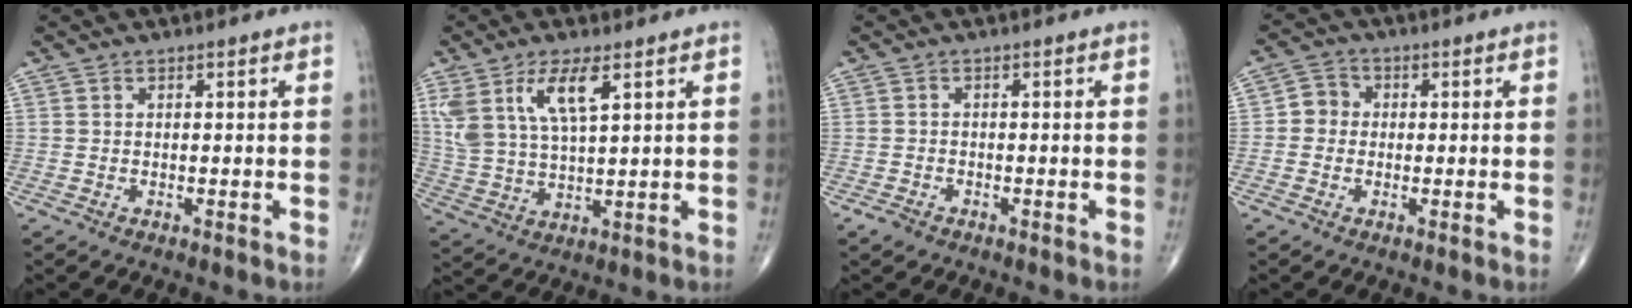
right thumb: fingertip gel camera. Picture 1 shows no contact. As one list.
[{"total": 10.5, "force": [4.9, 3.7, 8.5], "torque": [-0.182, -0.013, 0.105]}, {"total": 1.7, "force": [-1.2, 1.0, 0.7], "torque": [-0.016, 0.002, -0.020]}, {"total": 3.5, "force": [-0.2, 3.2, 1.3], "torque": [-0.003, 0.008, -0.013]}]